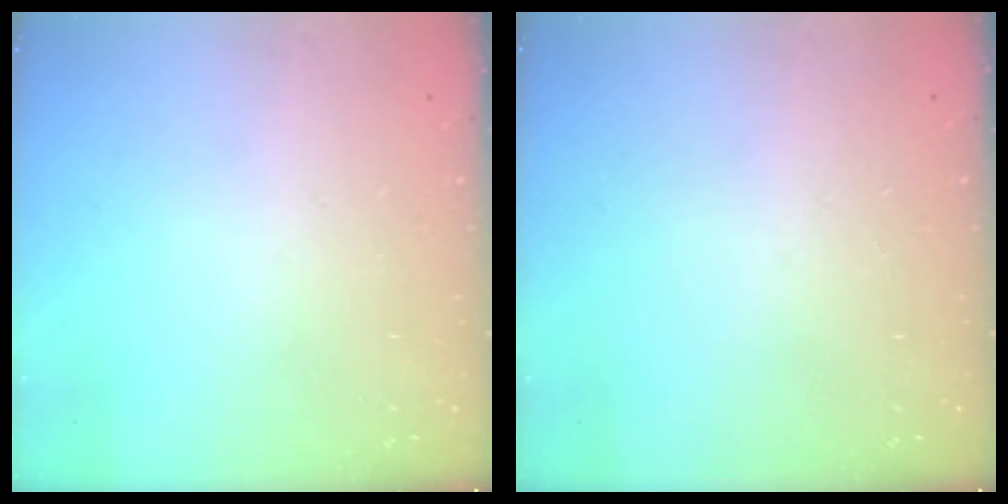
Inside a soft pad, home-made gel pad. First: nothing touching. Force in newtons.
{"total": 0.0}